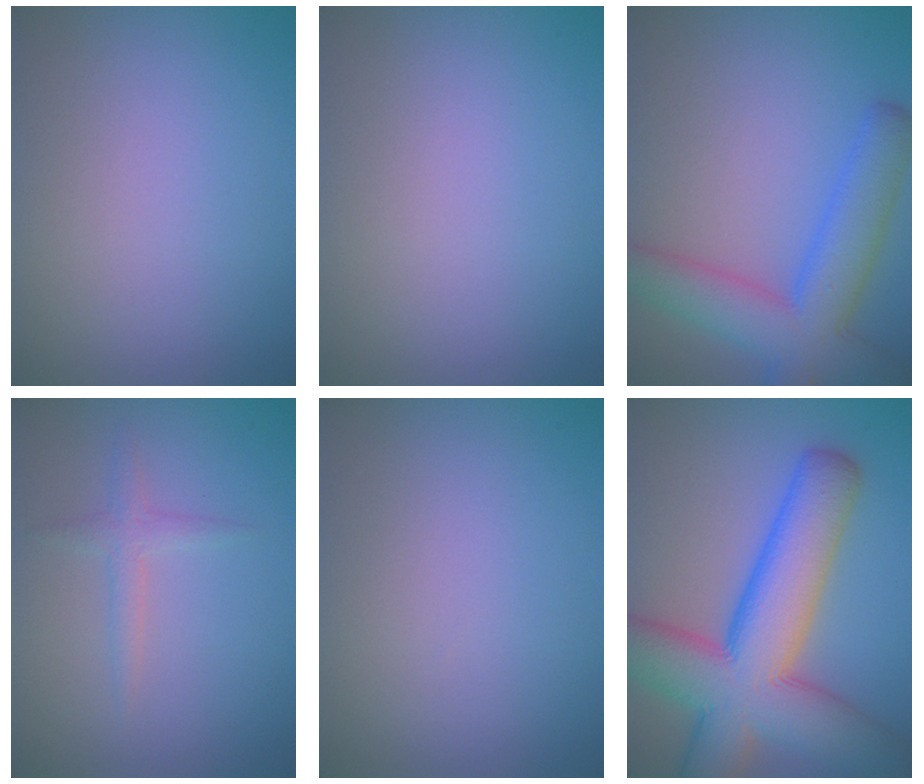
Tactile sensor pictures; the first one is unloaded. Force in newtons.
{"total": 0.0}
{"total": 7.7, "press": 7.7, "slide": 0.3}
{"total": 1.5, "press": 1.5, "slide": 0.1}
{"total": 0.0}
{"total": 12.6, "press": 12.6, "slide": 0.6}